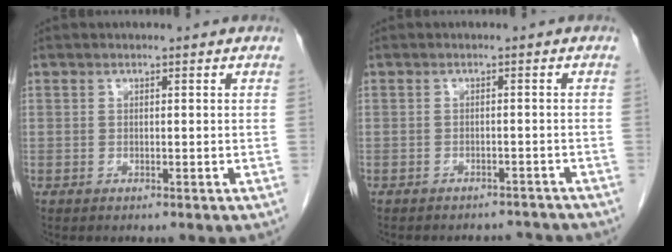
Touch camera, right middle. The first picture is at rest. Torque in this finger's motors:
{"motor_torque": [0.05, -0.05, 0.02, 0.00]}